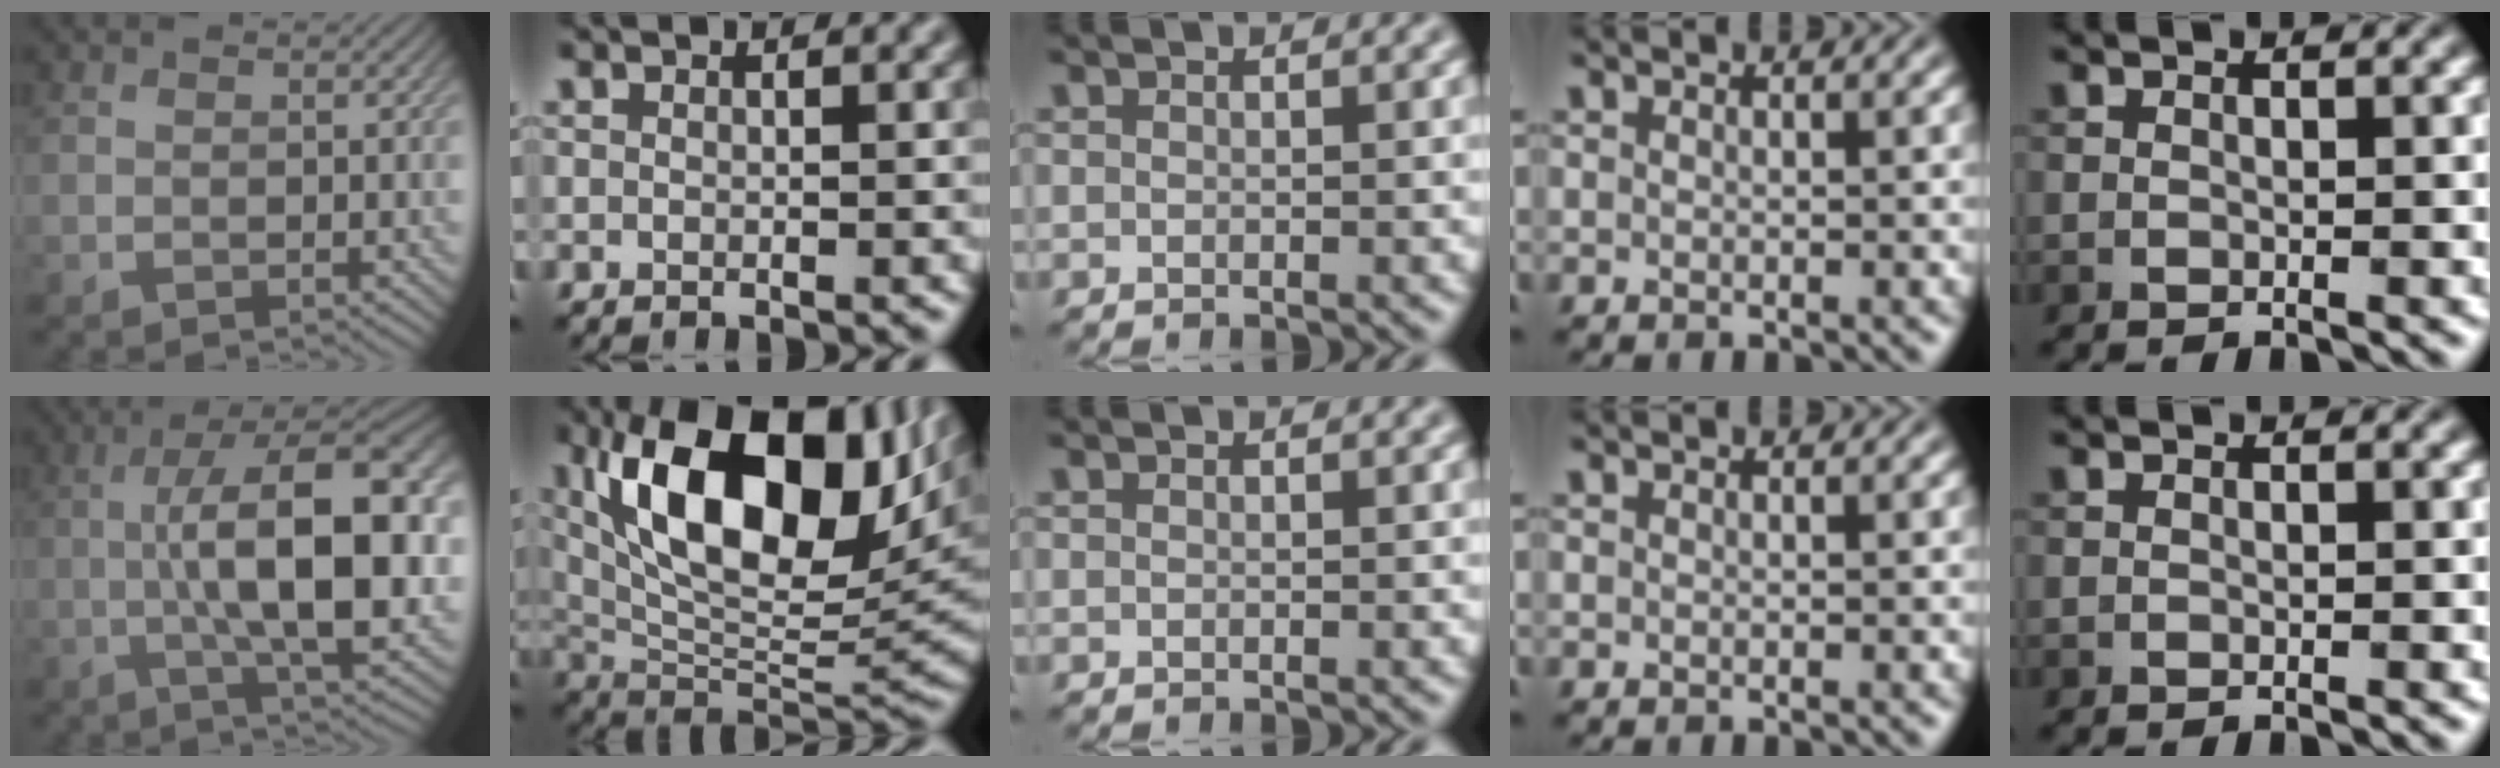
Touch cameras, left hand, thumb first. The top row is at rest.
{"thumb": {"total": 15.7, "force": [-0.4, 5.7, 14.6], "torque": [-0.232, 0.006, -0.005]}, "index": {"total": 15.7, "force": [5.1, 7.5, 12.9], "torque": [-0.209, 0.005, 0.087]}}